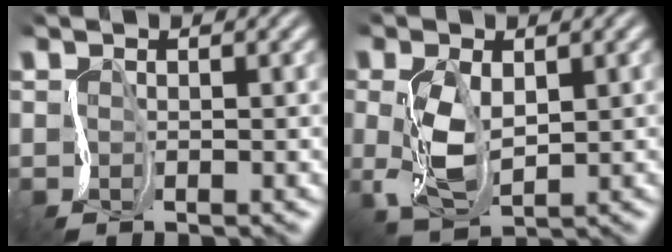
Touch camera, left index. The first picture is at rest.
{"total": 3.0, "force": [0.9, 1.6, 2.3], "torque": [-0.078, 0.007, 0.019]}